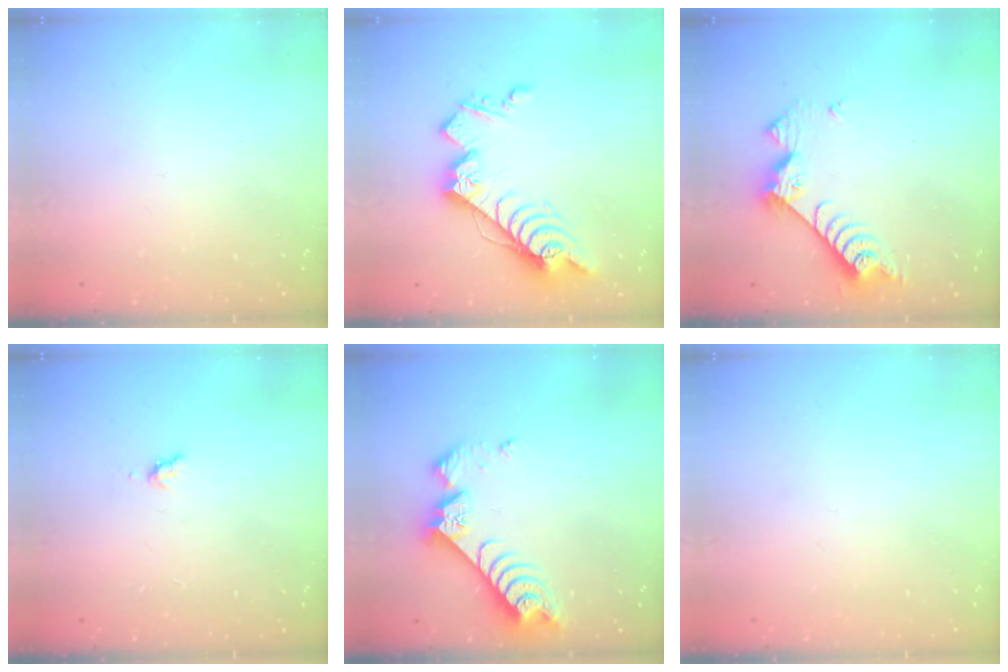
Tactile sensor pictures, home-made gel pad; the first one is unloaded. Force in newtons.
{"total": 14.6, "press": 14.5, "slide": 1.0}
{"total": 7.6, "press": 7.6, "slide": 0.4}
{"total": 4.4, "press": 4.4, "slide": 0.3}
{"total": 8.4, "press": 8.4, "slide": 0.3}
{"total": 0.7, "press": 0.7, "slide": 0.1}